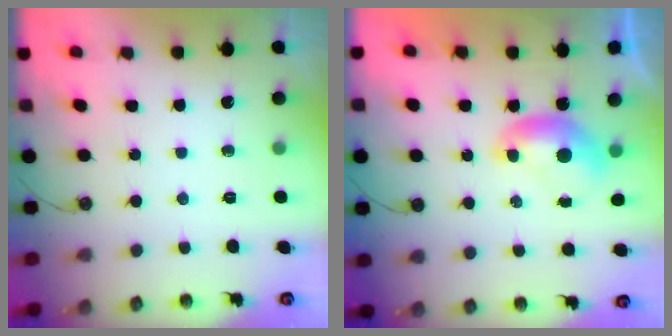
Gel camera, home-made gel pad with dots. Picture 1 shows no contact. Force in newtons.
{"total": 0.0}